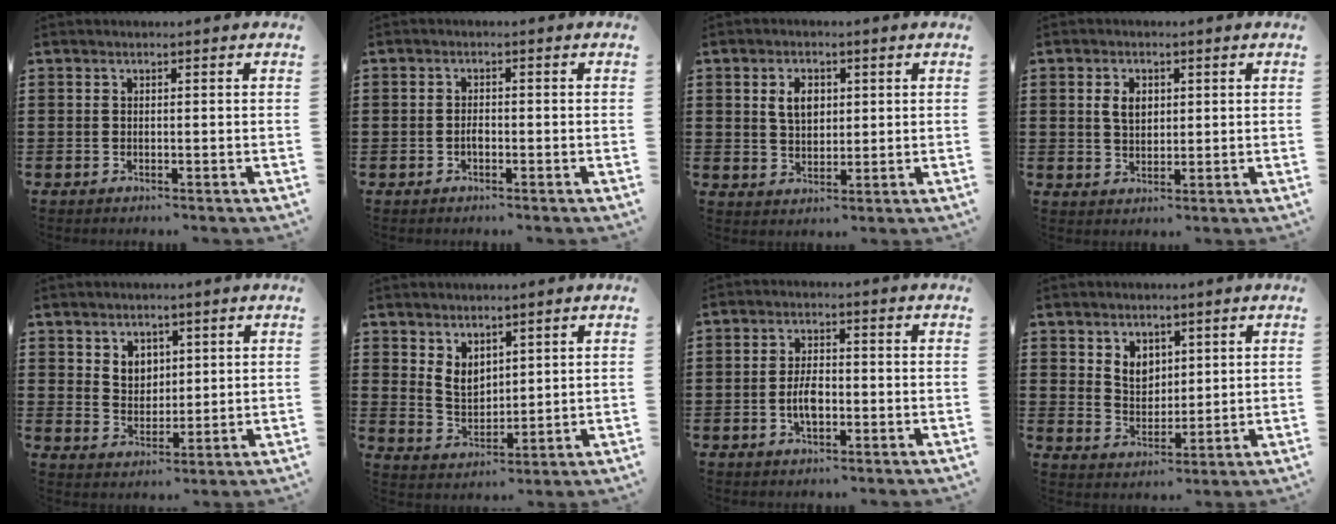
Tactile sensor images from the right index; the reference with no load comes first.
{"total": 1.3, "force": [-0.5, 0.7, 0.9], "torque": [-0.021, -0.005, -0.008]}
{"total": 4.3, "force": [1.2, 2.8, 3.0], "torque": [-0.060, 0.010, 0.017]}
{"total": 3.6, "force": [0.9, 2.4, 2.6], "torque": [-0.057, 0.012, 0.014]}
{"total": 3.9, "force": [2.3, 3.0, 0.9], "torque": [-0.022, 0.005, 0.041]}
{"total": 4.4, "force": [2.7, 3.0, 1.9], "torque": [-0.048, 0.003, 0.051]}
{"total": 4.2, "force": [-1.0, 2.0, 3.6], "torque": [-0.074, -0.001, -0.018]}
{"total": 4.4, "force": [2.3, 3.4, 1.6], "torque": [-0.037, 0.008, 0.041]}